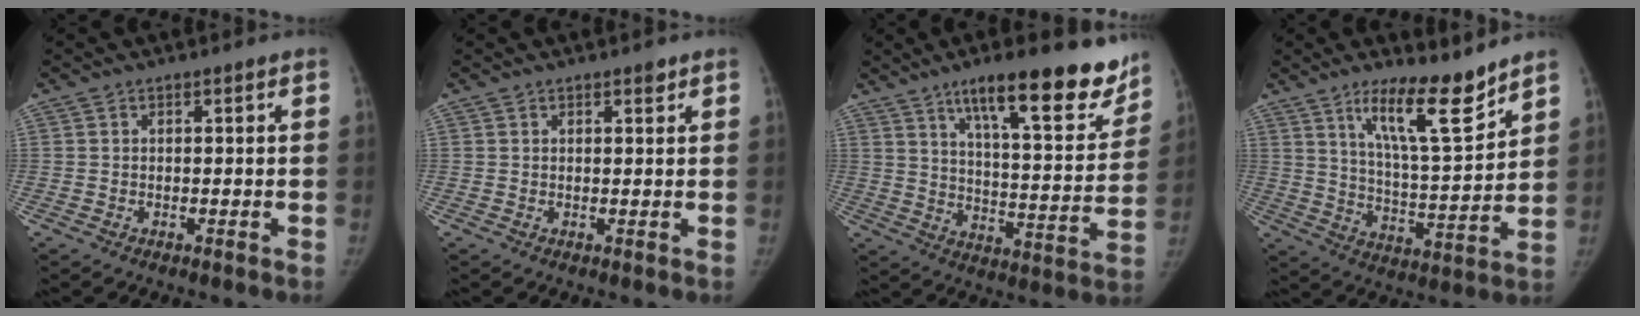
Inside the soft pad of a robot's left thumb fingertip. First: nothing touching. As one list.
[{"total": 1.0, "force": [0.7, 0.4, 0.6], "torque": [-0.004, -0.004, 0.010]}, {"total": 21.2, "force": [14.2, 5.6, 14.6], "torque": [-0.166, -0.066, 0.215]}, {"total": 13.1, "force": [9.4, 2.5, 8.9], "torque": [-0.131, -0.073, 0.165]}]